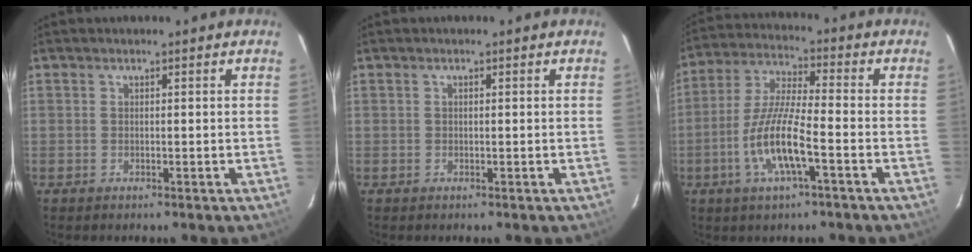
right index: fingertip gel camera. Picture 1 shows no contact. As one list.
[{"total": 0.0}, {"total": 11.3, "force": [-4.3, 1.9, 10.3], "torque": [-0.219, -0.006, -0.084]}]